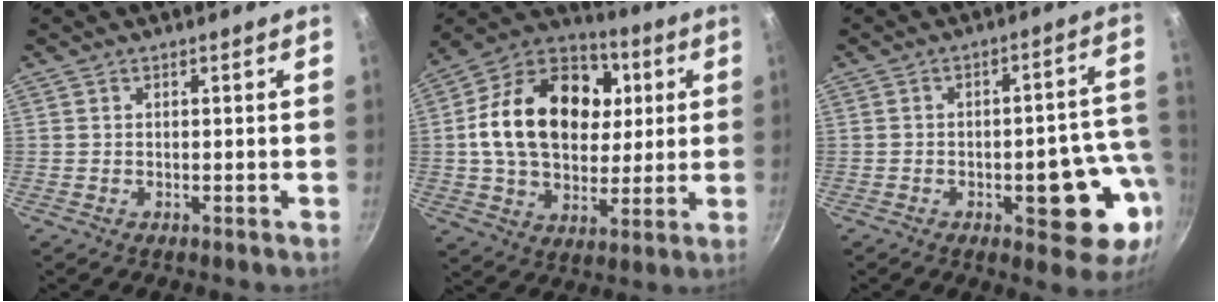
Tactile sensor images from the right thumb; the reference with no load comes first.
{"total": 24.1, "force": [4.2, 17.5, 16.0], "torque": [-0.249, 0.018, 0.062]}
{"total": 14.1, "force": [-4.3, 5.9, 12.1], "torque": [-0.099, 0.032, -0.055]}